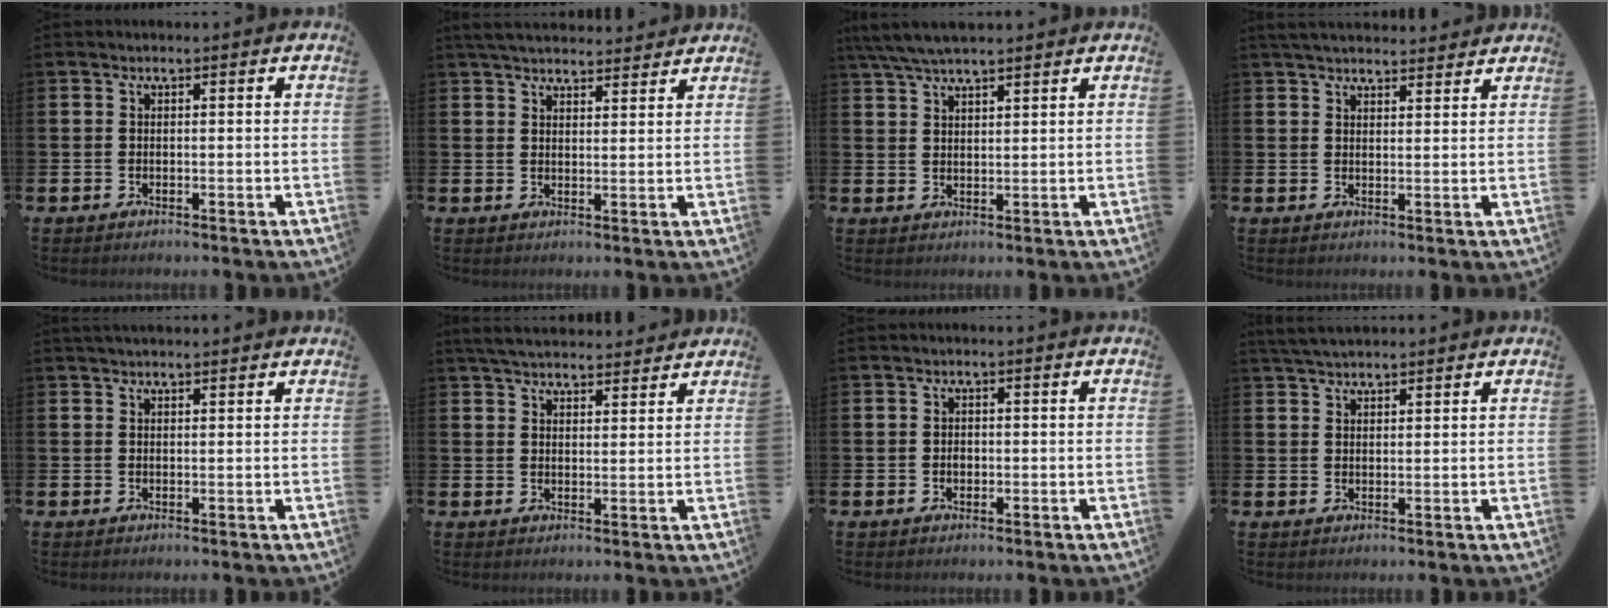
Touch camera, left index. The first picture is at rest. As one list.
[{"total": 4.4, "force": [4.3, 0.8, 0.6], "torque": [-0.019, -0.018, 0.079]}, {"total": 5.4, "force": [4.8, 1.0, 2.3], "torque": [-0.053, -0.010, 0.088]}, {"total": 4.0, "force": [3.8, 0.8, 0.6], "torque": [-0.016, -0.015, 0.072]}, {"total": 1.5, "force": [1.4, 0.3, 0.4], "torque": [0.004, -0.003, 0.022]}, {"total": 4.8, "force": [4.6, 0.9, 0.9], "torque": [-0.026, -0.021, 0.084]}, {"total": 0.9, "force": [-0.1, 0.8, 0.6], "torque": [0.003, -0.001, -0.006]}, {"total": 3.5, "force": [3.3, 0.8, 0.9], "torque": [-0.020, -0.008, 0.062]}]